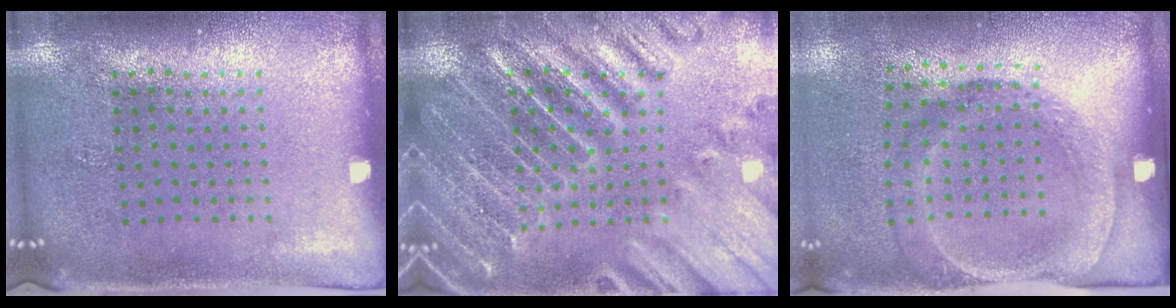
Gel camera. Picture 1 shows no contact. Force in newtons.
{"total": 3.5, "press": 3.4, "slide": 0.8}
{"total": 1.8, "press": 1.2, "slide": 1.4}